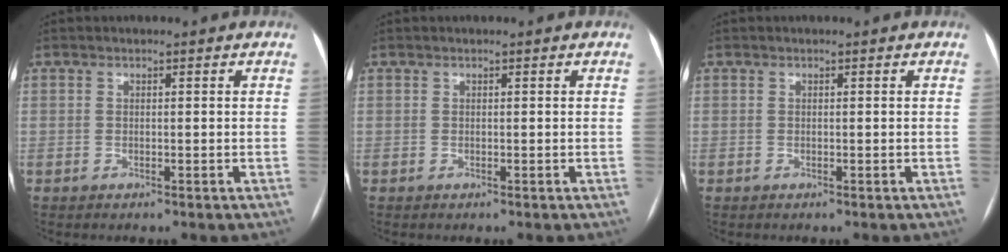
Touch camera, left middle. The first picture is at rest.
{"total": 0.0}
{"total": 0.0}